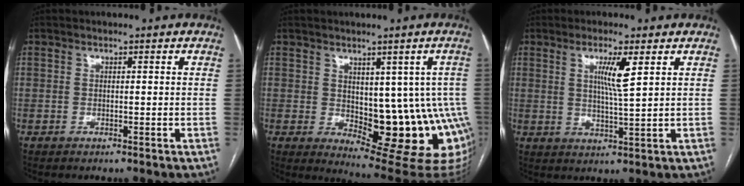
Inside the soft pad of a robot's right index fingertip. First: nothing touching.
{"total": 14.7, "force": [-1.7, 6.2, 13.2], "torque": [-0.117, 0.005, -0.001]}
{"total": 5.3, "force": [2.0, -0.2, 4.9], "torque": [-0.089, -0.007, 0.035]}